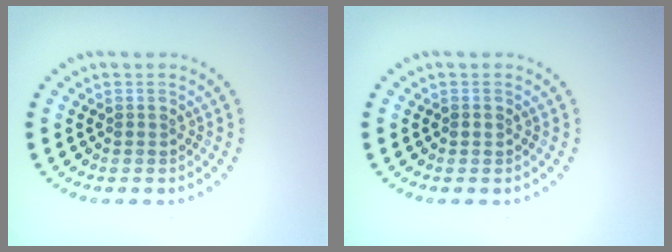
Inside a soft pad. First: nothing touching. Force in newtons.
{"total": 0.7, "press": 0.7, "slide": 0.2}